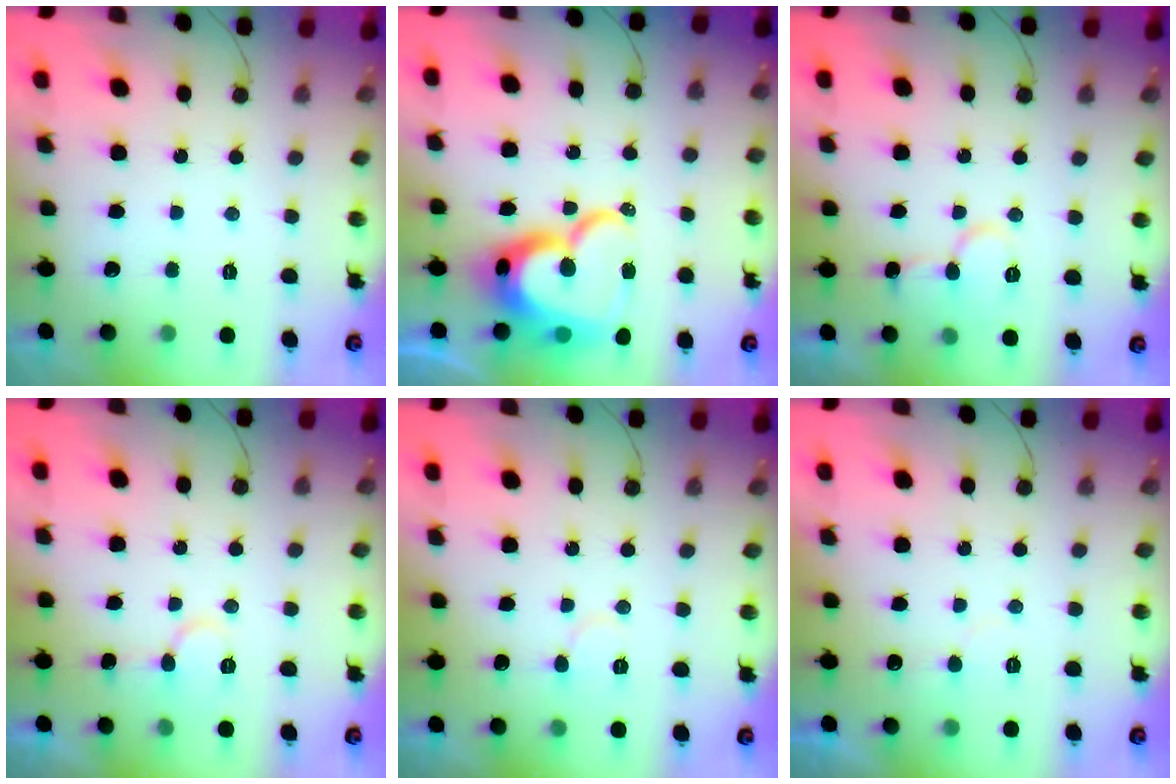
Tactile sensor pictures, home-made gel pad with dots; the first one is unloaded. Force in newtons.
{"total": 23.0, "press": 23.0, "slide": 1.9}
{"total": 9.0, "press": 8.9, "slide": 1.0}
{"total": 6.3, "press": 6.3, "slide": 0.5}
{"total": 4.8, "press": 4.8, "slide": 0.4}
{"total": 4.9, "press": 4.9, "slide": 0.4}